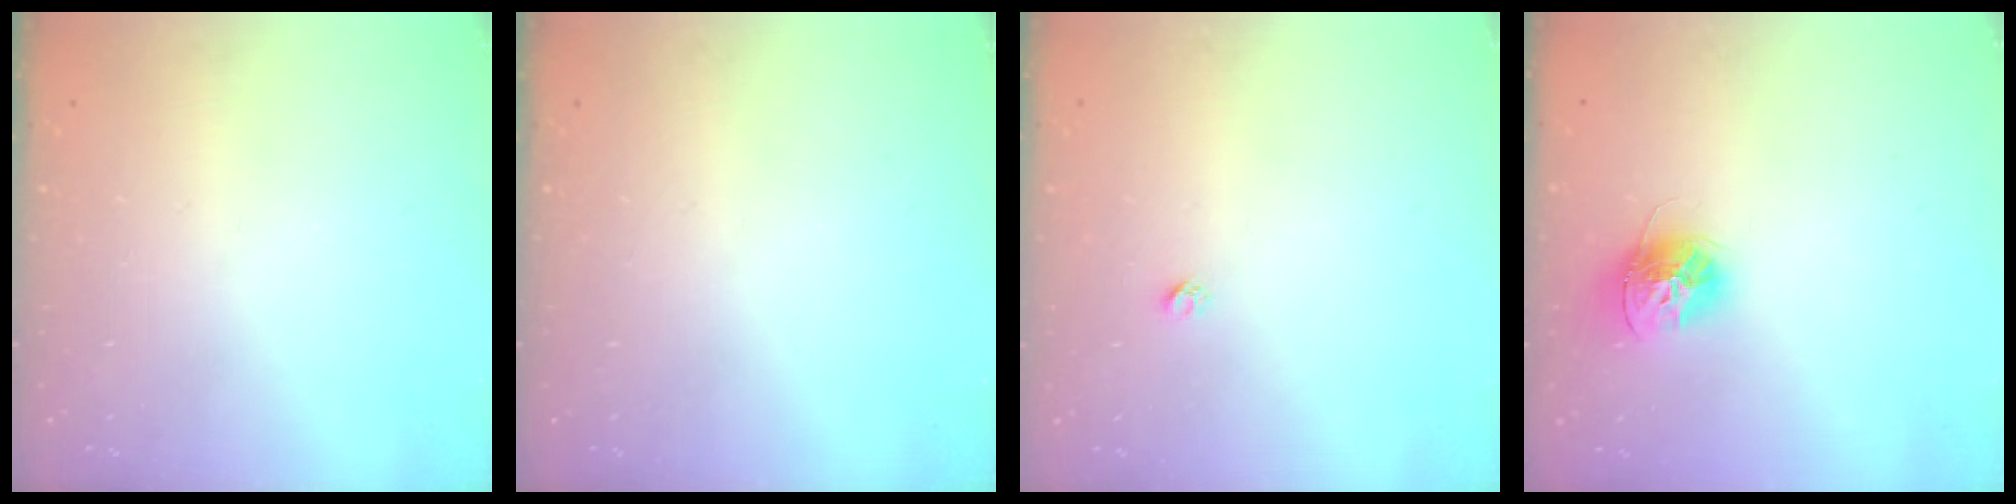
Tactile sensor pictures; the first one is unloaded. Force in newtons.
{"total": 0.0}
{"total": 1.9, "press": 1.9, "slide": 0.1}
{"total": 12.1, "press": 12.1, "slide": 0.5}